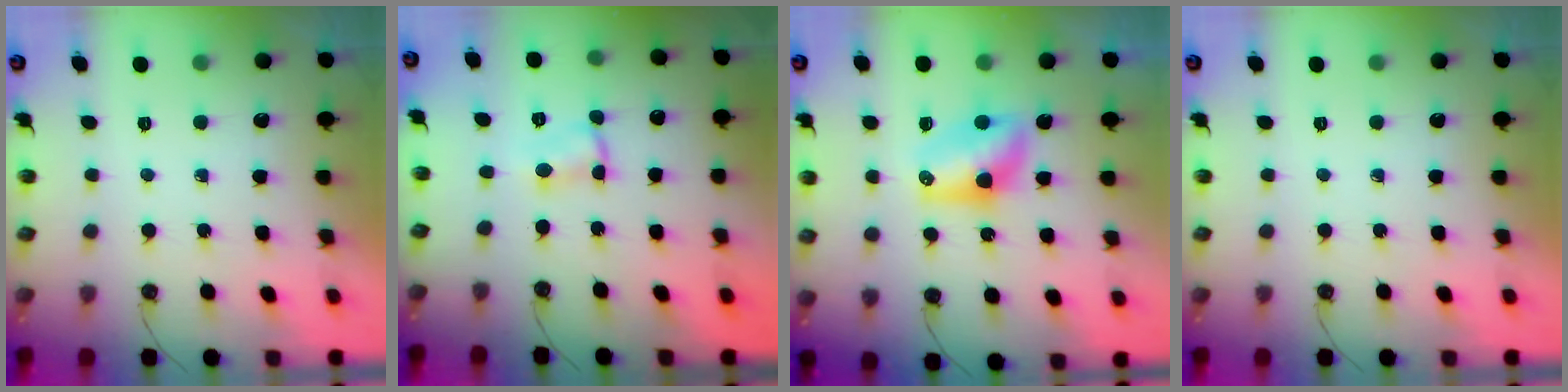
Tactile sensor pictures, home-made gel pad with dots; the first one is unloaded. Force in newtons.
{"total": 1.5, "press": 1.5, "slide": 0.2}
{"total": 7.4, "press": 7.4, "slide": 0.6}
{"total": 0.0}